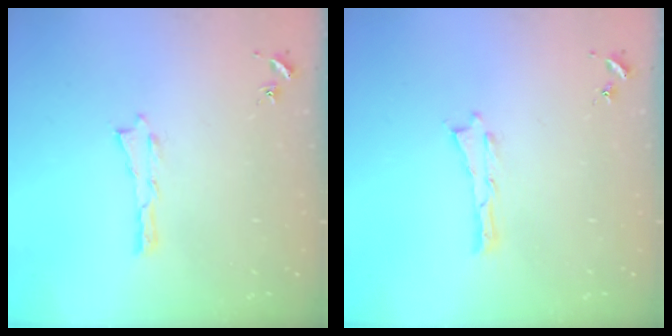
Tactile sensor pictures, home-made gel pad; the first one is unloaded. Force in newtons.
{"total": 0.0}